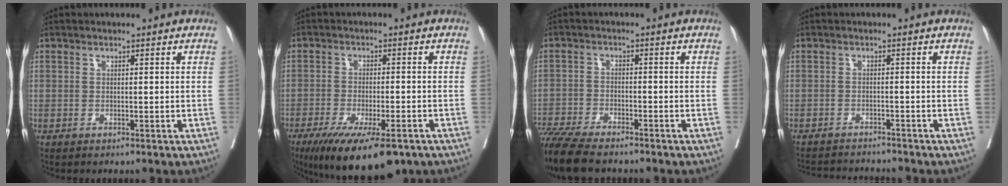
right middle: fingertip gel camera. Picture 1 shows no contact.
{"total": 13.4, "force": [-9.3, 3.0, 9.2], "torque": [-0.140, -0.027, -0.143]}
{"total": 11.2, "force": [-9.7, 2.0, 5.3], "torque": [-0.096, -0.021, -0.161]}
{"total": 6.6, "force": [-6.5, -0.1, 0.9], "torque": [-0.011, -0.004, -0.099]}